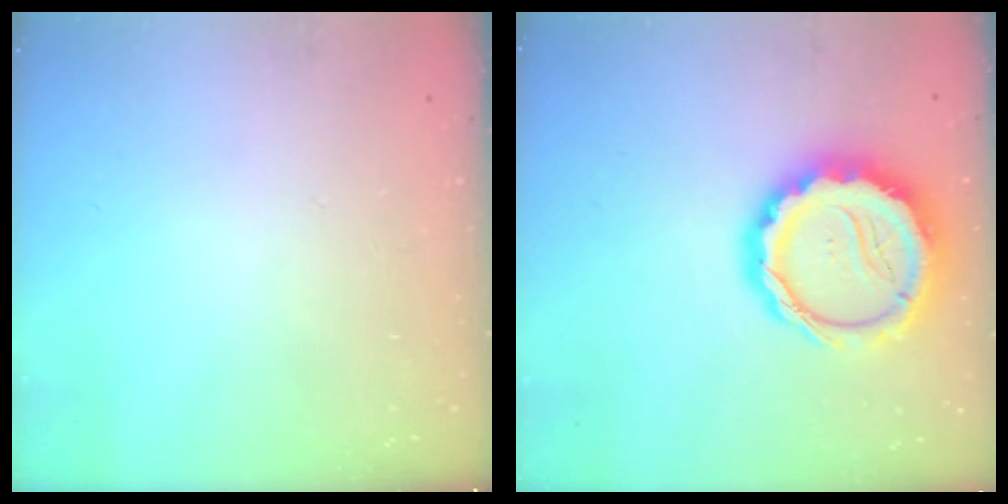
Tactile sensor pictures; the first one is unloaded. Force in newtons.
{"total": 16.4, "press": 16.0, "slide": 3.6}